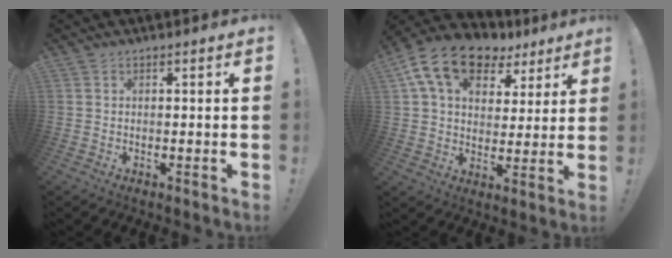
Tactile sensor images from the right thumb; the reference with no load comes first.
{"total": 15.9, "force": [8.6, 9.6, 9.3], "torque": [-0.161, -0.037, 0.158]}